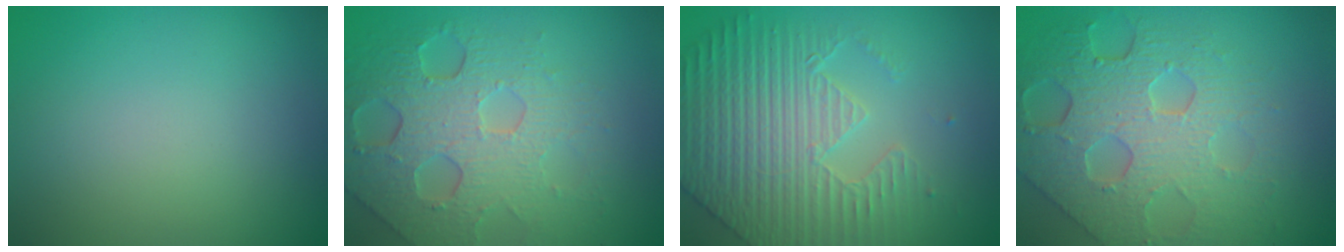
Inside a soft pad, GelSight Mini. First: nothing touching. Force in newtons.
{"total": 7.3, "press": 5.0, "slide": 5.3}
{"total": 5.5, "press": 5.1, "slide": 2.0}
{"total": 8.0, "press": 5.6, "slide": 5.8}